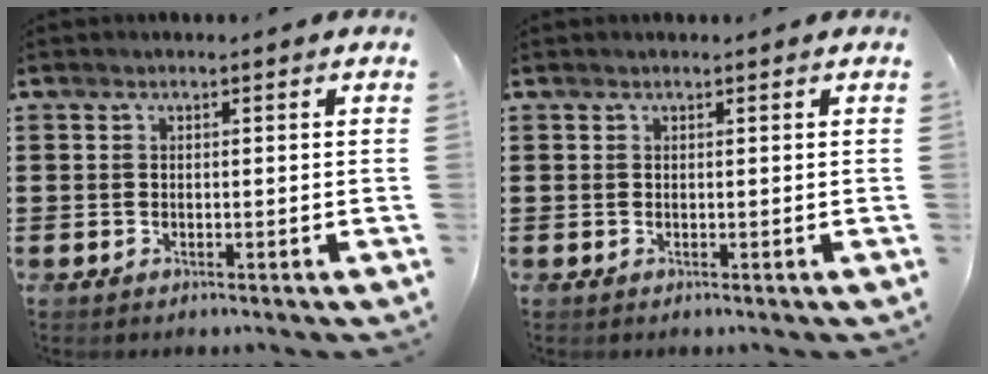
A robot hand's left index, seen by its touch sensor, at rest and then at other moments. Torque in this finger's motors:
{"motor_torque": [0.03, 0.10, -0.03, -0.01]}